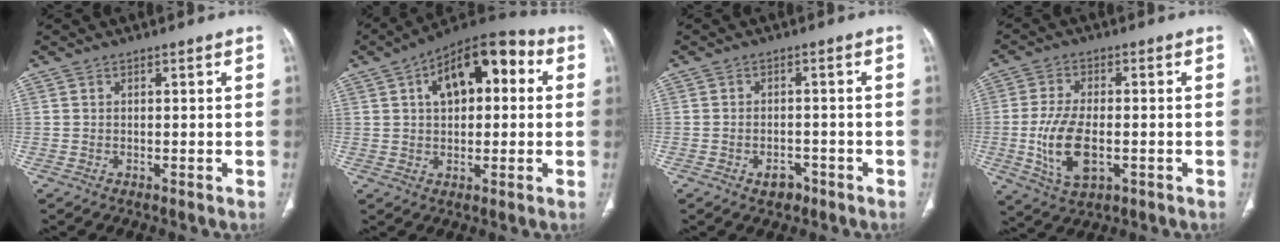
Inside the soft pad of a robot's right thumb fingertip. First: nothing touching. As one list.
[{"total": 15.4, "force": [4.1, 8.2, 12.3], "torque": [-0.154, 0.031, 0.056]}, {"total": 3.0, "force": [-1.9, 1.9, 1.3], "torque": [-0.014, 0.013, -0.021]}, {"total": 10.7, "force": [-2.2, 5.4, 8.9], "torque": [-0.178, -0.001, -0.035]}]